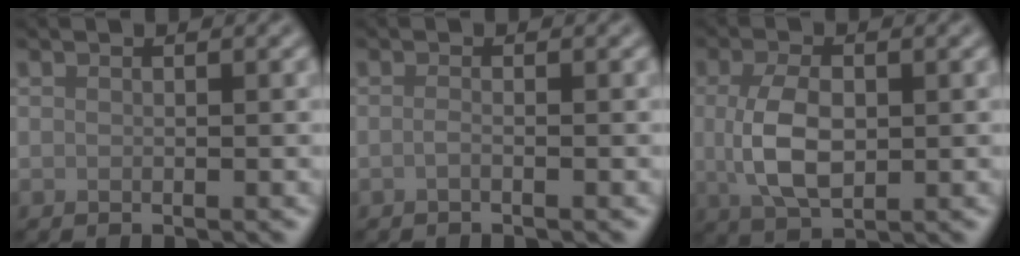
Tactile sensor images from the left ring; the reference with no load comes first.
{"total": 0.8, "force": [-0.4, 0.2, 0.6], "torque": [-0.011, -0.002, -0.010]}
{"total": 5.2, "force": [0.1, 3.0, 4.3], "torque": [-0.095, -0.001, 0.005]}